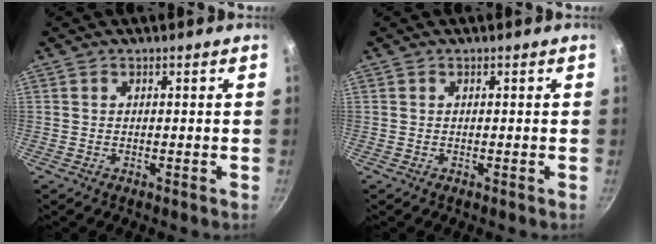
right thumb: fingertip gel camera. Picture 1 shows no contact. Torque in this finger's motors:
{"motor_torque": [-0.15, 0.15, -0.18, 0.13, 0.00]}